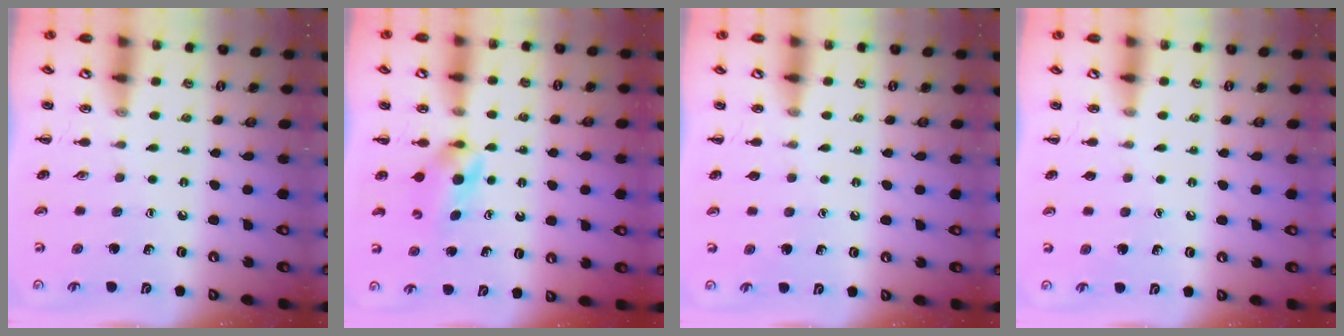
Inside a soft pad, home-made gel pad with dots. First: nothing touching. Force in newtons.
{"total": 3.9, "press": 3.8, "slide": 1.0}
{"total": 0.6, "press": 0.6, "slide": 0.0}
{"total": 0.6, "press": 0.6, "slide": 0.0}